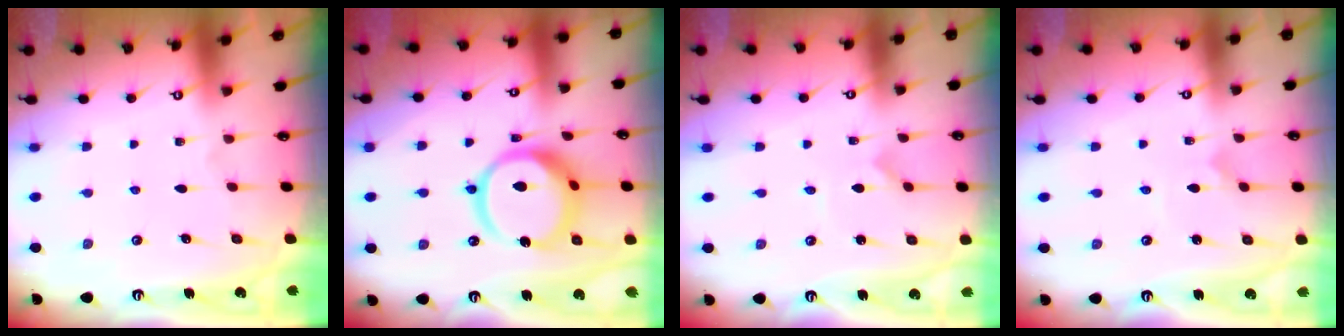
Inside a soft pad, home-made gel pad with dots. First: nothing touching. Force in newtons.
{"total": 14.8, "press": 14.7, "slide": 1.6}
{"total": 0.0}
{"total": 0.7, "press": 0.7, "slide": 0.0}